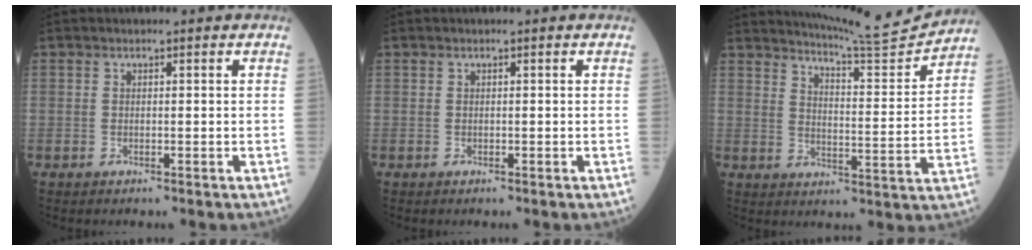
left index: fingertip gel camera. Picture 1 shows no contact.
{"total": 0.0}
{"total": 11.7, "force": [11.5, -1.5, 1.5], "torque": [-0.028, -0.037, 0.166]}